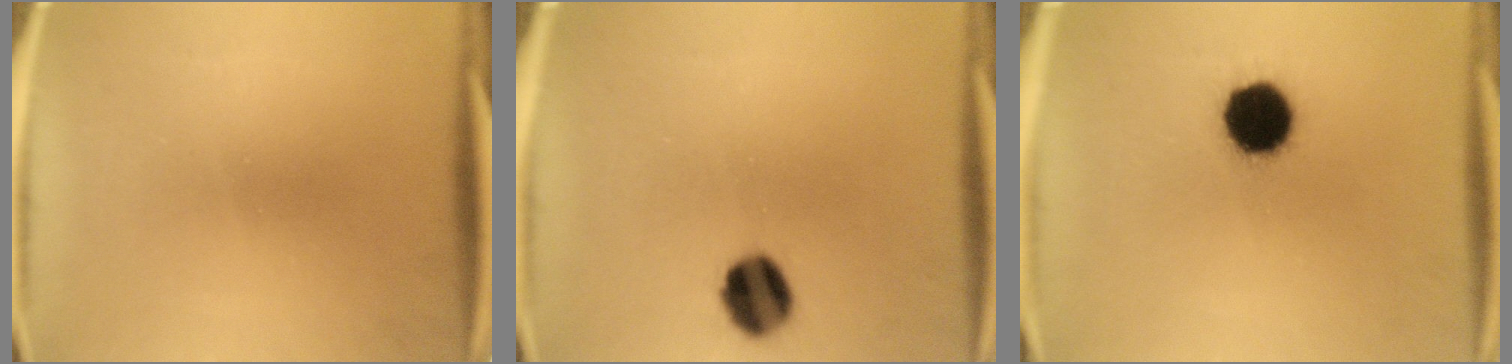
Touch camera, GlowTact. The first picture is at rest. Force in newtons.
{"total": 9.3}
{"total": 13.4}